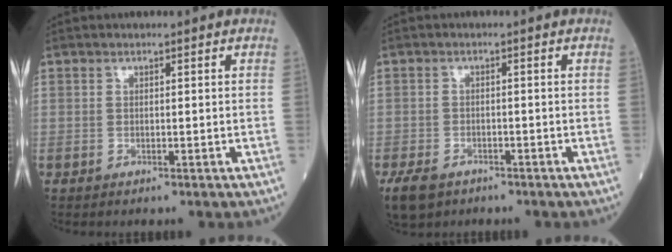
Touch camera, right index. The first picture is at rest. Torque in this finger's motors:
{"motor_torque": [0.32, -0.27, 0.08, 0.07]}